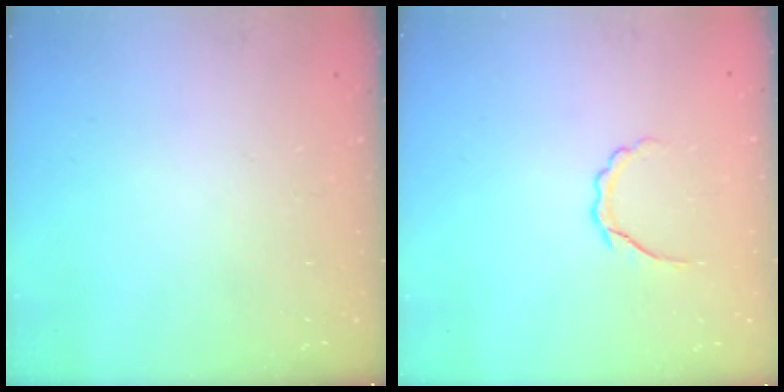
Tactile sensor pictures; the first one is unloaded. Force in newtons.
{"total": 5.0, "press": 4.9, "slide": 1.1}